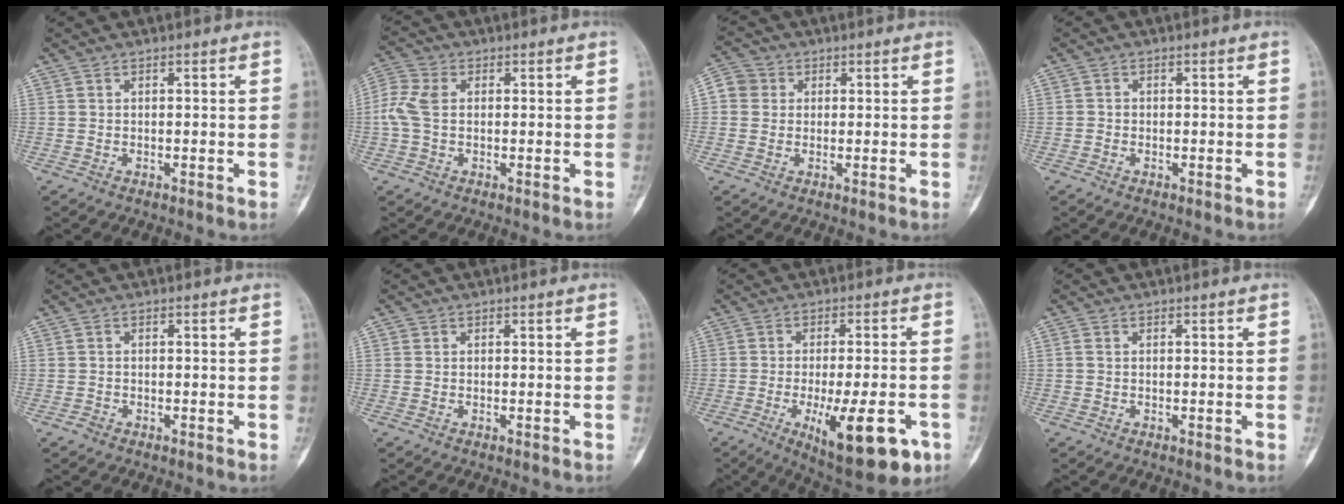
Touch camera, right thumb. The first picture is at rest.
{"total": 5.8, "force": [0.2, 4.3, 3.8], "torque": [-0.103, 0.015, -0.002]}
{"total": 6.2, "force": [1.0, 5.9, 1.9], "torque": [-0.028, 0.015, 0.014]}
{"total": 1.0, "force": [-0.2, 1.0, -0.3], "torque": [0.012, 0.003, -0.010]}
{"total": 0.9, "force": [-0.7, 0.6, 0.2], "torque": [0.000, 0.002, -0.017]}
{"total": 0.7, "force": [0.1, 0.6, -0.4], "torque": [0.011, 0.000, -0.003]}
{"total": 16.1, "force": [-6.2, 5.3, 13.9], "torque": [-0.178, 0.004, -0.076]}
{"total": 0.6, "force": [0.0, 0.5, -0.2], "torque": [0.002, -0.001, -0.005]}